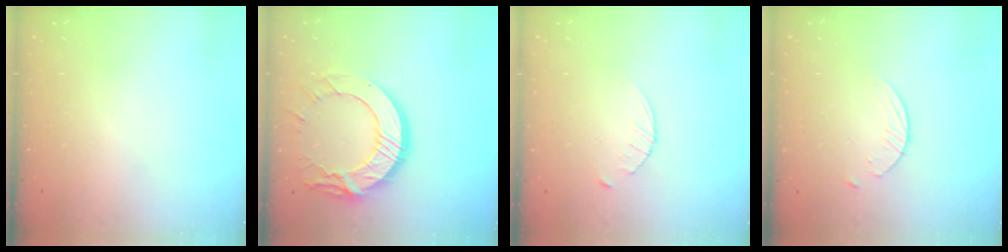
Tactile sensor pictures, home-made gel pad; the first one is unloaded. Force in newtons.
{"total": 15.0, "press": 14.9, "slide": 1.5}
{"total": 2.9, "press": 2.9, "slide": 0.4}
{"total": 2.7, "press": 2.6, "slide": 0.3}